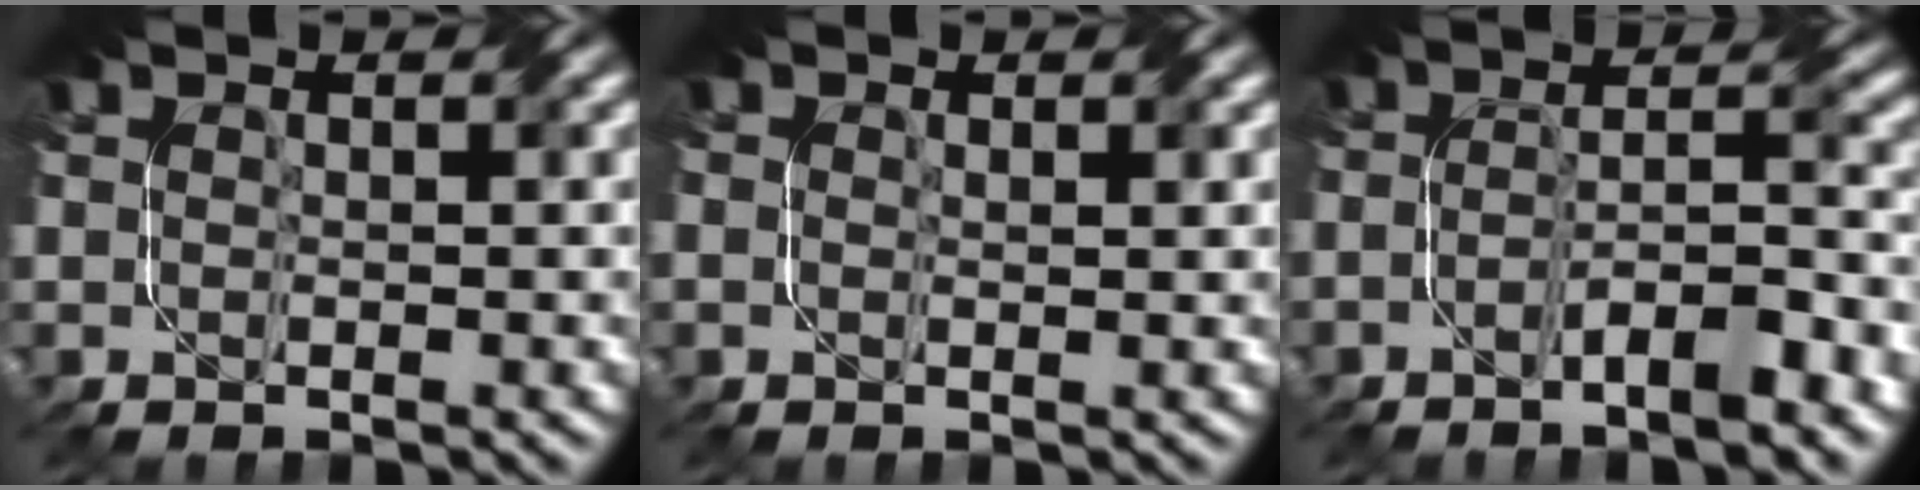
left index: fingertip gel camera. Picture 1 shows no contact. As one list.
[{"total": 1.2, "force": [0.4, 0.9, 0.8], "torque": [-0.011, -0.001, 0.005]}, {"total": 5.0, "force": [-3.0, 1.1, 3.8], "torque": [-0.062, 0.008, -0.052]}]